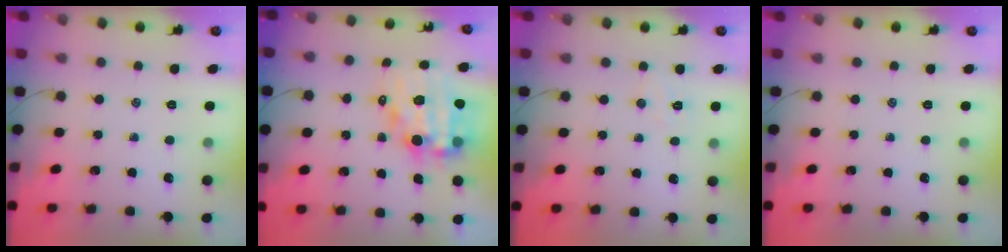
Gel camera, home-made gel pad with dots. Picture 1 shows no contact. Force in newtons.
{"total": 11.7, "press": 11.2, "slide": 3.2}
{"total": 4.7, "press": 4.6, "slide": 1.0}
{"total": 0.0}